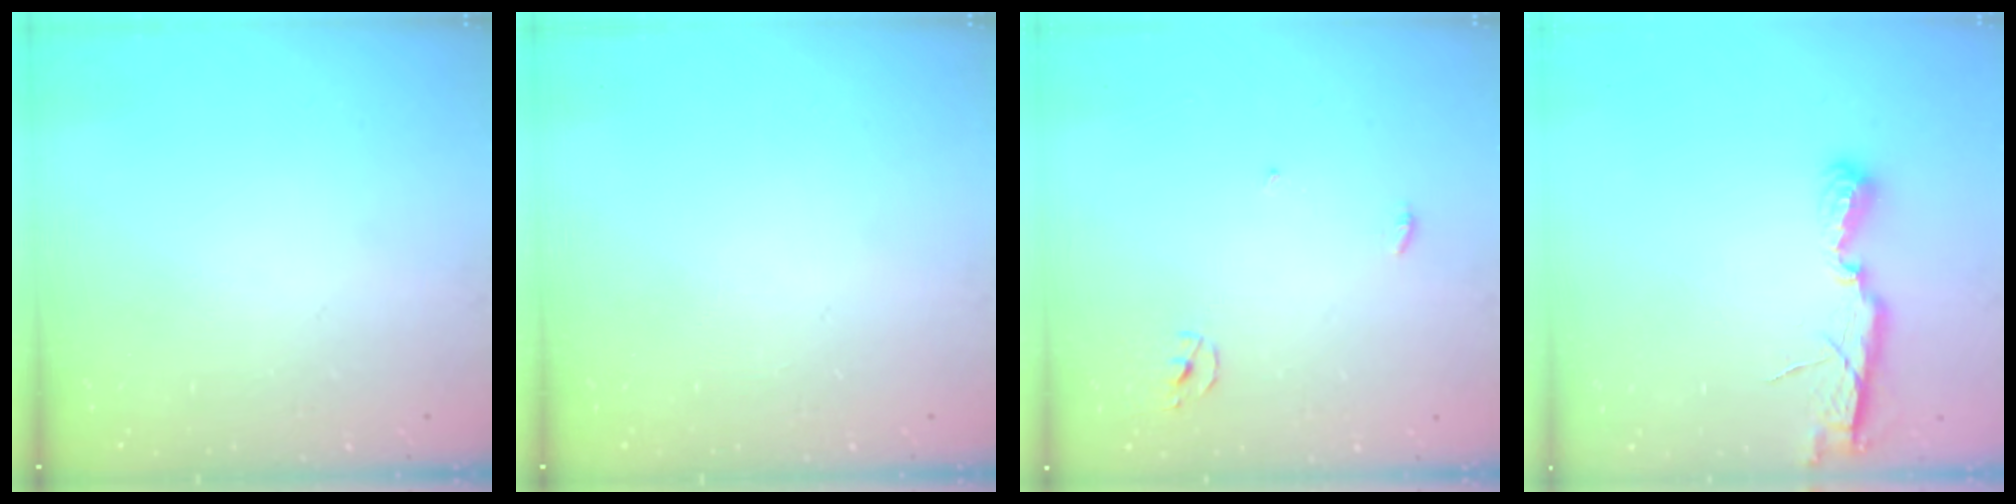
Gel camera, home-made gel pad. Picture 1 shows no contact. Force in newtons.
{"total": 0.0}
{"total": 2.5, "press": 2.5, "slide": 0.1}
{"total": 6.5, "press": 6.5, "slide": 0.5}